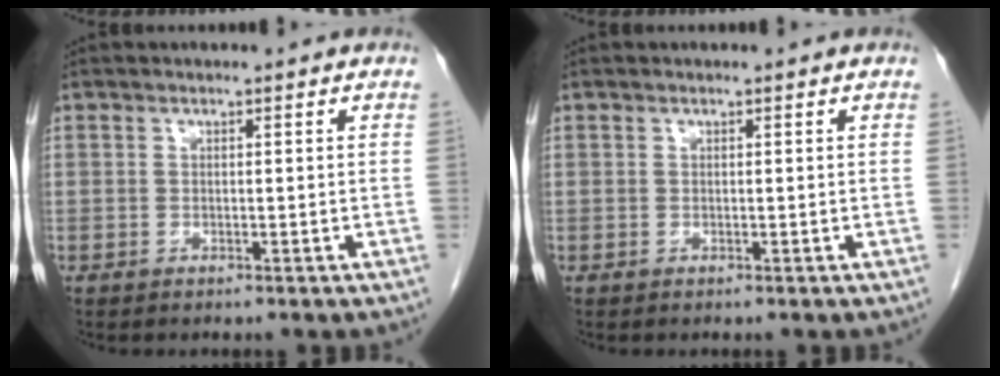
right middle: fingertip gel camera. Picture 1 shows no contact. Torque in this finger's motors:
{"motor_torque": [-0.16, 0.05, -0.02, 0.00]}